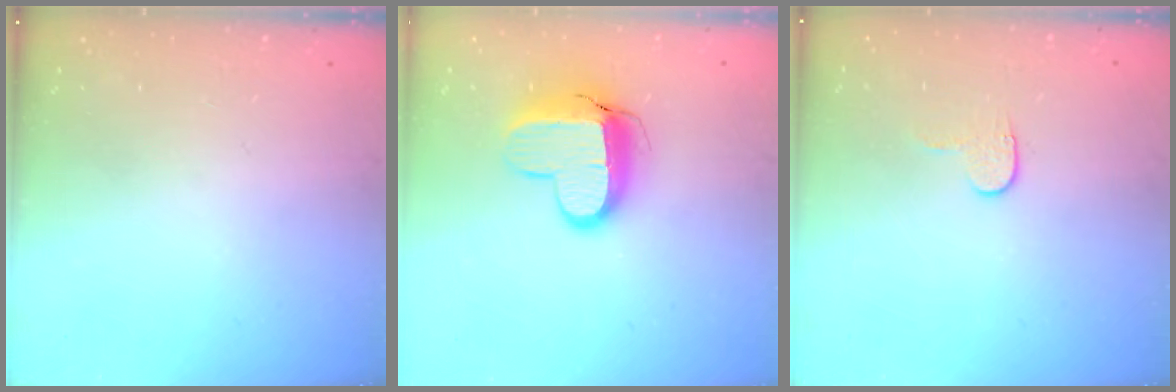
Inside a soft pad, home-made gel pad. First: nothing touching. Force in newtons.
{"total": 12.6, "press": 12.6, "slide": 1.0}
{"total": 3.8, "press": 3.8, "slide": 0.3}